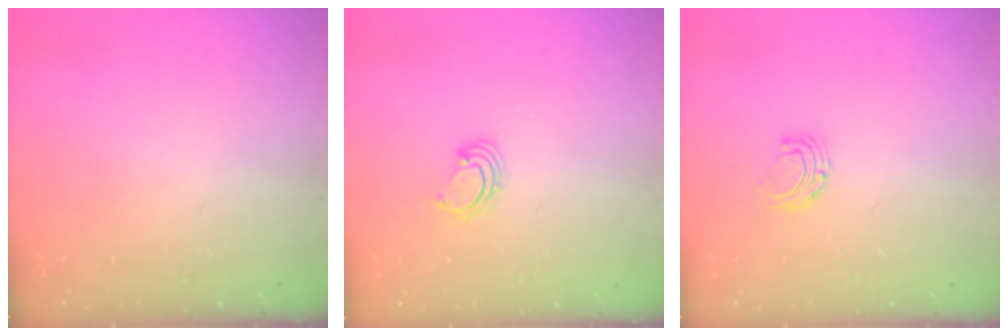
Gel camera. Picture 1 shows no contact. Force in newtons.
{"total": 2.5, "press": 2.5, "slide": 0.3}
{"total": 5.5, "press": 5.5, "slide": 0.6}